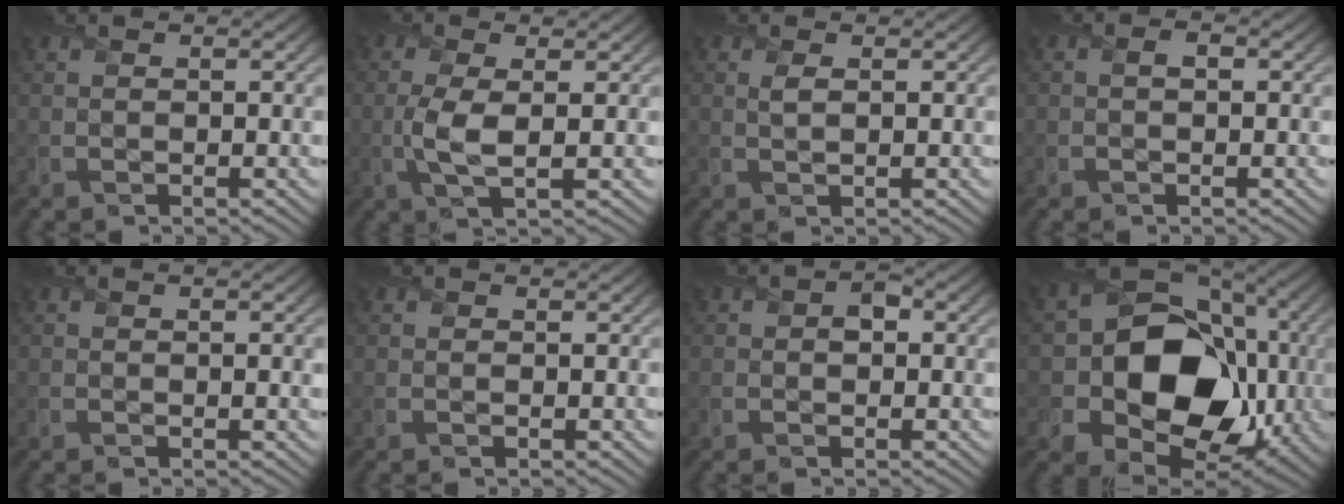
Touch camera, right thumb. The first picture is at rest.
{"total": 4.1, "force": [-0.2, 1.3, 3.9], "torque": [-0.099, 0.000, -0.008]}
{"total": 1.3, "force": [0.6, 0.4, 1.1], "torque": [-0.030, 0.001, 0.012]}
{"total": 0.8, "force": [0.0, 0.4, 0.7], "torque": [-0.012, 0.005, -0.004]}
{"total": 0.9, "force": [0.0, 0.5, 0.8], "torque": [-0.007, -0.002, -0.001]}
{"total": 0.0}
{"total": 1.6, "force": [0.0, 1.2, 1.0], "torque": [-0.015, 0.001, -0.008]}
{"total": 16.2, "force": [-1.2, 12.6, 10.1], "torque": [-0.169, -0.022, -0.025]}